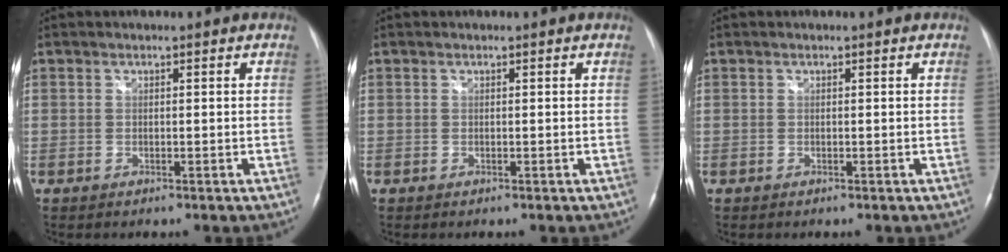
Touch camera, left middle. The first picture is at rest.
{"total": 0.0}
{"total": 0.0}